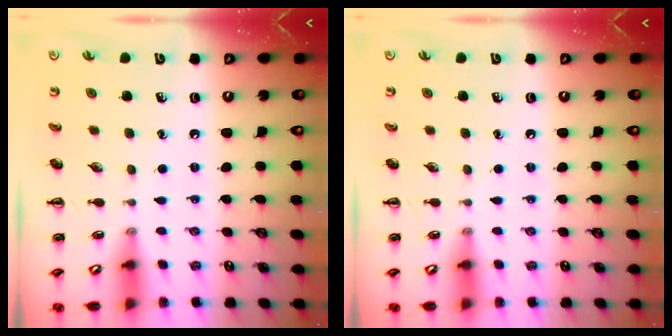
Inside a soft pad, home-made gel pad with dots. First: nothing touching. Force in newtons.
{"total": 0.0}